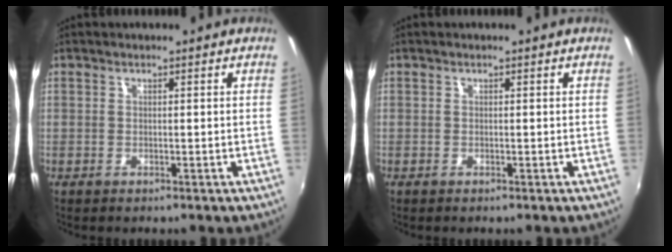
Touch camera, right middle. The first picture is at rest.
{"total": 0.0}